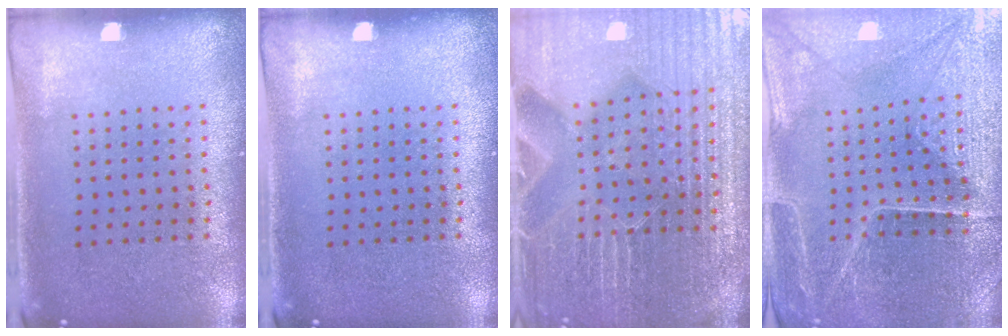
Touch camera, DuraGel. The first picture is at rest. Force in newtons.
{"total": 0.0}
{"total": 5.9, "press": 5.4, "slide": 2.4}
{"total": 3.4, "press": 3.4, "slide": 0.3}